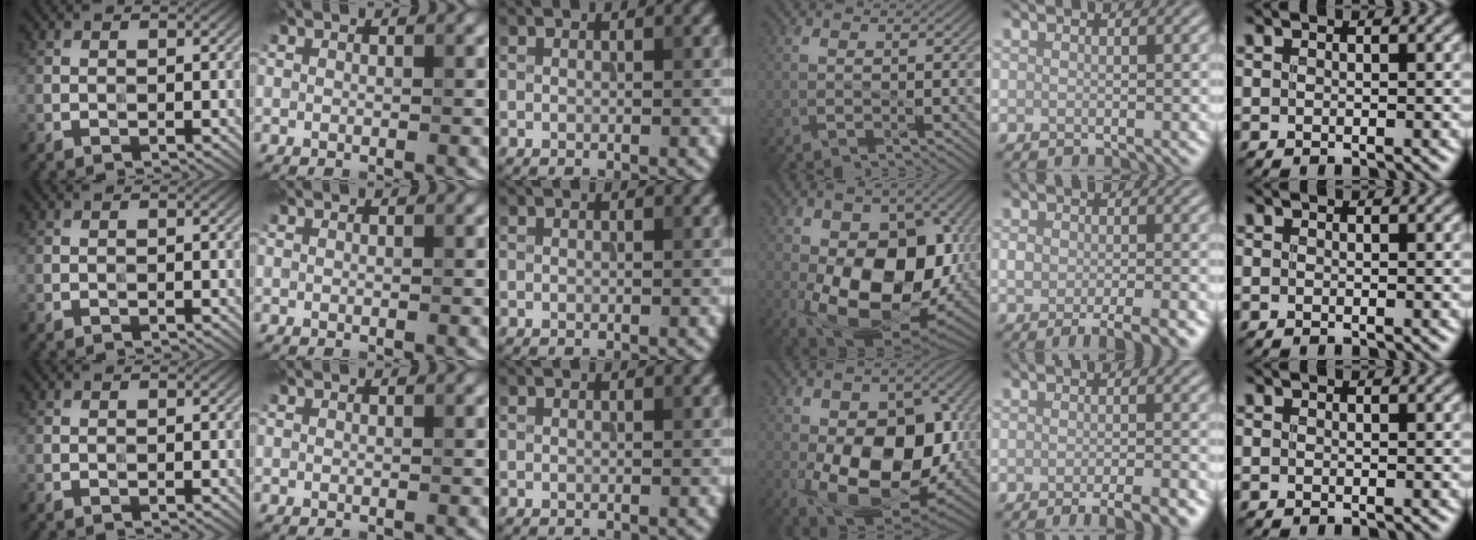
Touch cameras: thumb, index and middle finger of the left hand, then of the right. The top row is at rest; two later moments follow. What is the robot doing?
{"motion": "wipe", "object": "measuring cup"}